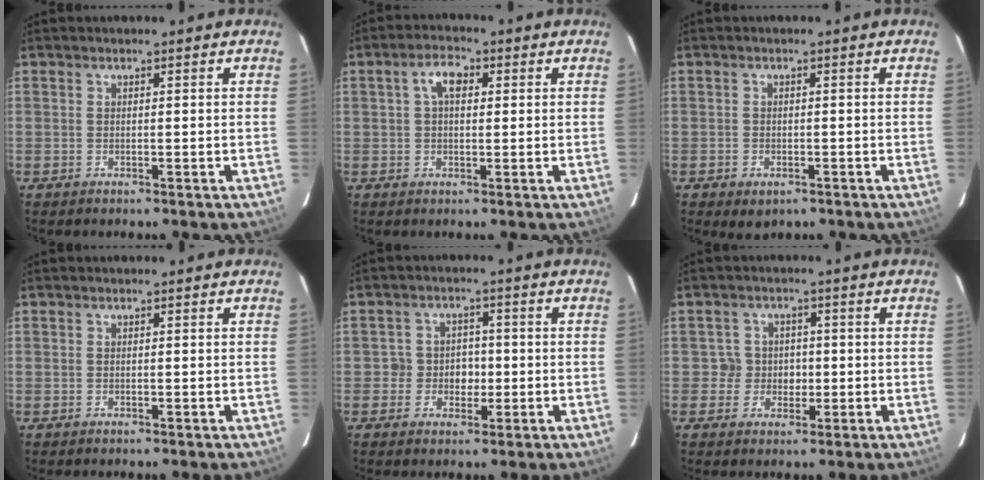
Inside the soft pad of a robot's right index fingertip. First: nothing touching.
{"total": 4.3, "force": [1.1, 2.4, 3.4], "torque": [-0.063, 0.016, 0.020]}
{"total": 3.1, "force": [-1.6, 2.3, 1.5], "torque": [-0.030, -0.007, -0.017]}
{"total": 0.0}
{"total": 3.9, "force": [-1.0, 3.7, 0.8], "torque": [-0.008, 0.017, -0.018]}
{"total": 3.6, "force": [-0.4, 3.6, 0.0], "torque": [0.010, 0.018, -0.006]}